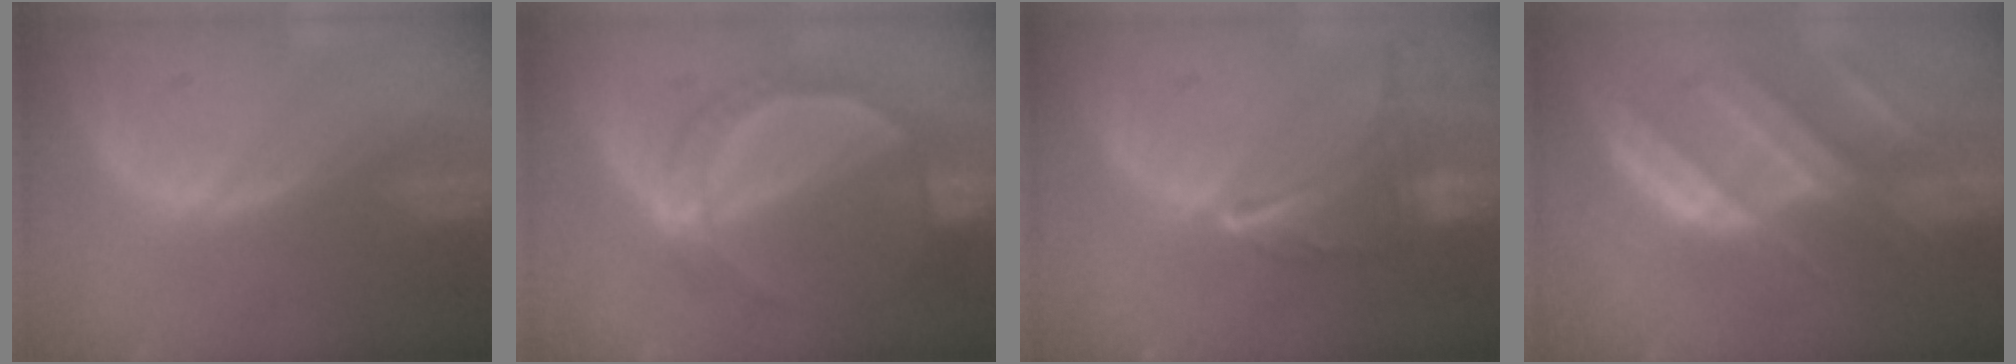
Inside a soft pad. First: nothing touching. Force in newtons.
{"total": 7.3, "press": 6.4, "slide": 3.4}
{"total": 9.0, "press": 7.9, "slide": 4.3}
{"total": 9.6, "press": 8.5, "slide": 4.5}